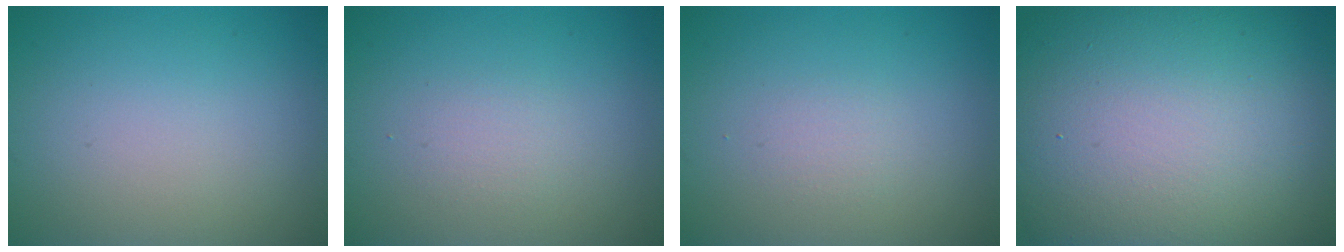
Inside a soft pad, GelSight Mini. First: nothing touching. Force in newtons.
{"total": 1.1, "press": 1.1, "slide": 0.1}
{"total": 0.9, "press": 0.9, "slide": 0.0}
{"total": 21.4, "press": 21.4, "slide": 0.7}